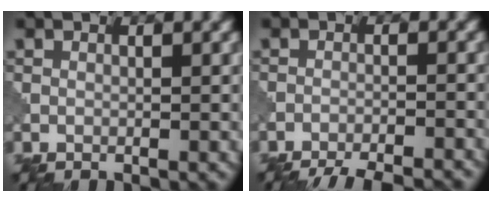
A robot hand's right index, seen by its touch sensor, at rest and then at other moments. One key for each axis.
{"total": 8.1, "fx": -7.6, "fy": 1.4, "fz": 2.4, "tx": -0.028, "ty": -0.001, "tz": -0.106}